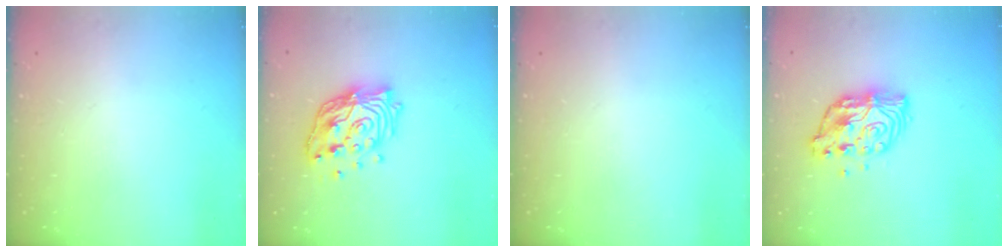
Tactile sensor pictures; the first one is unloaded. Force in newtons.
{"total": 16.7, "press": 16.7, "slide": 1.5}
{"total": 0.0}
{"total": 11.0, "press": 10.9, "slide": 0.9}